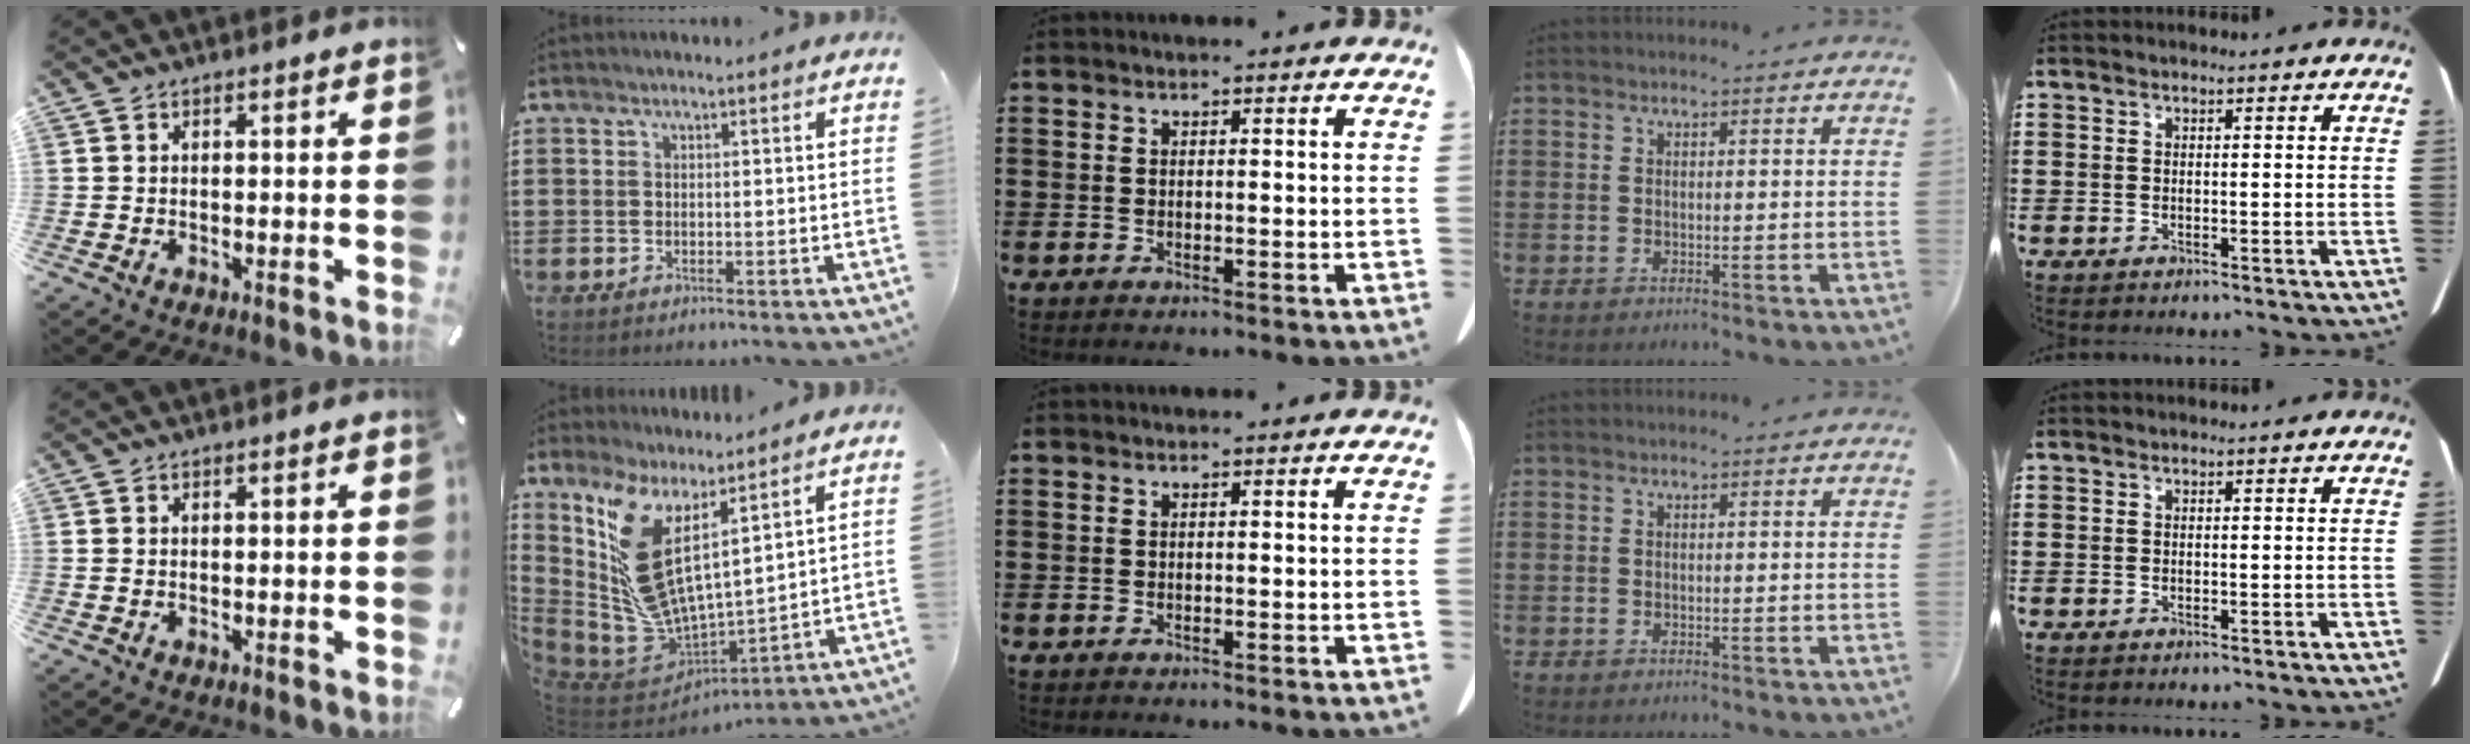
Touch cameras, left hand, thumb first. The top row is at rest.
{"thumb": {"total": 0.6, "force": [0.0, 0.1, 0.6], "torque": [-0.012, -0.001, 0.000]}, "index": {"total": 11.6, "force": [4.3, 5.4, 9.3], "torque": [-0.237, -0.060, 0.071]}}